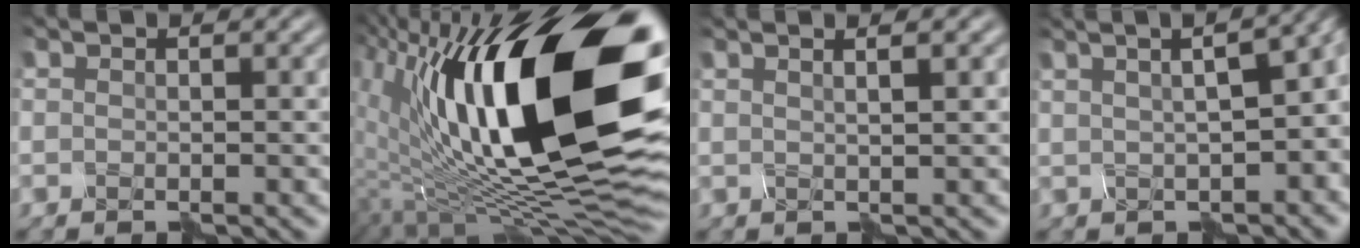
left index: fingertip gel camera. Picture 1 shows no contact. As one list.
[{"total": 19.8, "force": [5.4, 7.6, 17.5], "torque": [-0.279, 0.019, 0.087]}, {"total": 4.2, "force": [2.2, 1.9, 3.1], "torque": [-0.016, 0.032, -0.003]}, {"total": 13.0, "force": [3.8, 6.0, 10.9], "torque": [-0.118, 0.053, 0.051]}]